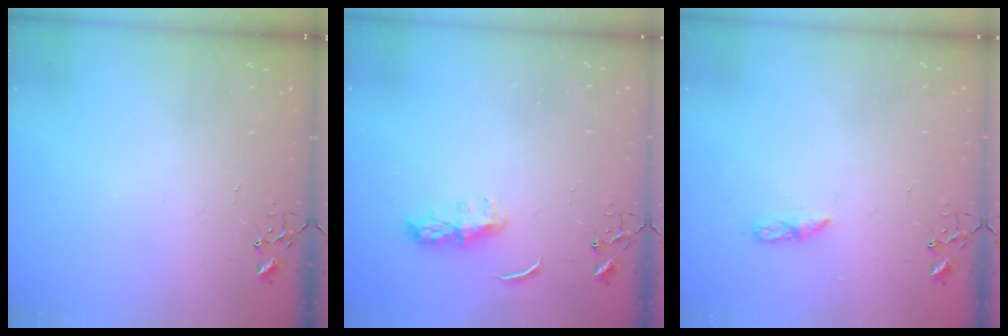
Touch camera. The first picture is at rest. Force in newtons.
{"total": 6.7, "press": 6.6, "slide": 0.6}
{"total": 5.0, "press": 4.9, "slide": 0.6}